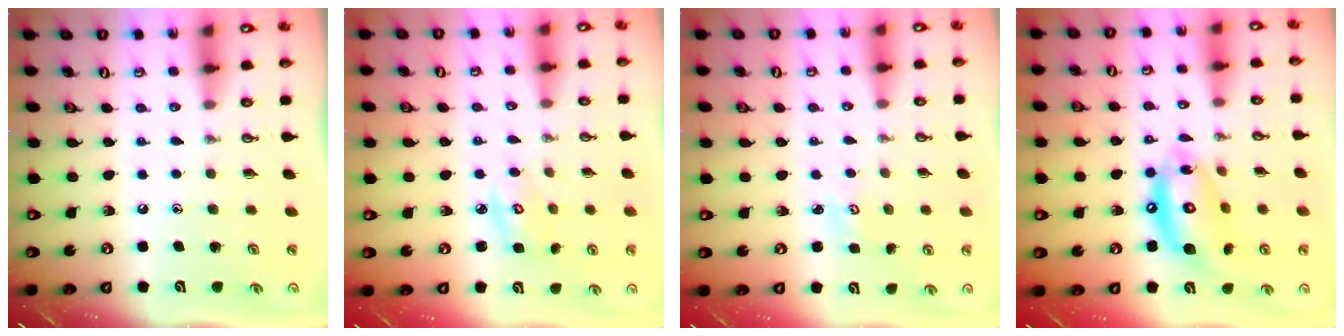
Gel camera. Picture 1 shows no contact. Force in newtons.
{"total": 3.8, "press": 3.8, "slide": 0.3}
{"total": 2.0, "press": 2.0, "slide": 0.3}
{"total": 15.5, "press": 15.4, "slide": 2.0}